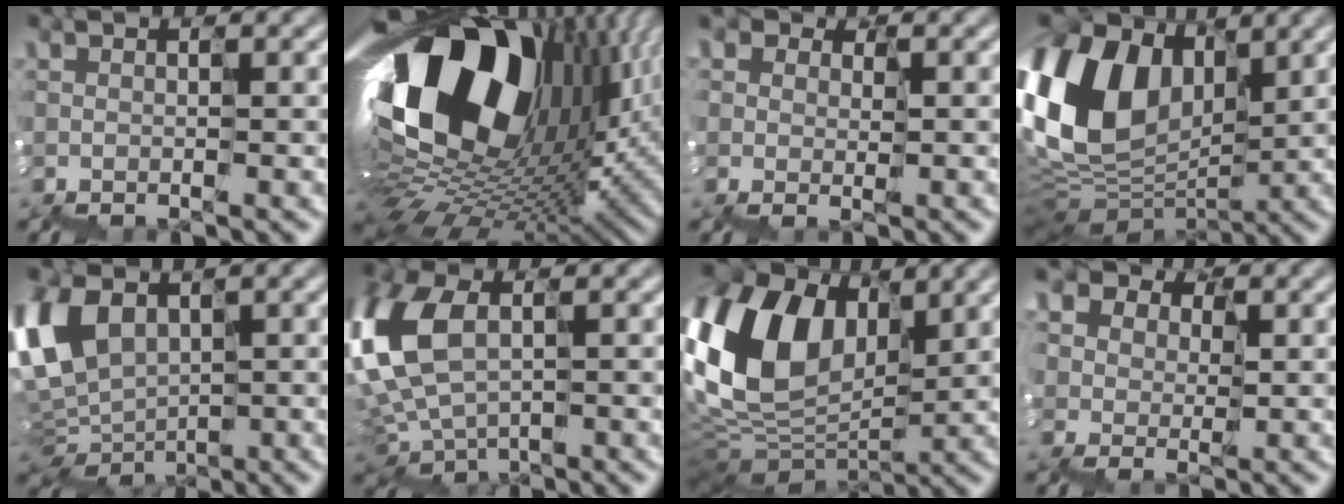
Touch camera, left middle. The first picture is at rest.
{"total": 18.1, "force": [5.6, 12.1, 12.3], "torque": [-0.255, -0.013, 0.118]}
{"total": 2.0, "force": [0.5, 1.6, 1.1], "torque": [-0.036, 0.002, 0.009]}
{"total": 10.4, "force": [3.9, 7.3, 6.4], "torque": [-0.179, 0.024, 0.072]}
{"total": 6.1, "force": [1.3, 3.9, 4.4], "torque": [-0.140, 0.007, 0.027]}
{"total": 7.8, "force": [0.9, 5.0, 6.0], "torque": [-0.199, 0.005, 0.017]}
{"total": 12.8, "force": [4.5, 8.8, 8.2], "torque": [-0.230, 0.028, 0.077]}
{"total": 5.6, "force": [3.4, 3.9, 2.1], "torque": [-0.042, 0.015, 0.065]}